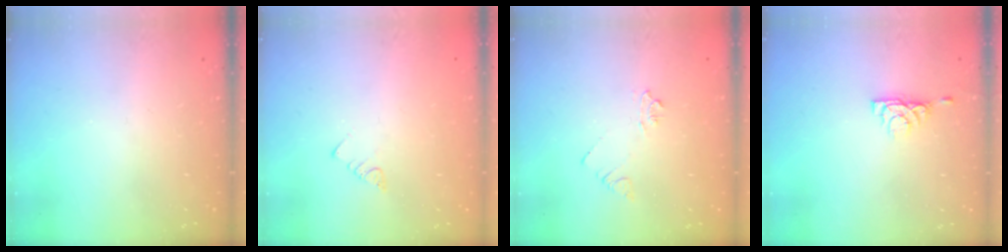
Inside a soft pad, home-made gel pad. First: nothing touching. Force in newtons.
{"total": 2.7, "press": 2.7, "slide": 0.5}
{"total": 4.4, "press": 4.3, "slide": 0.7}
{"total": 5.0, "press": 4.9, "slide": 0.9}